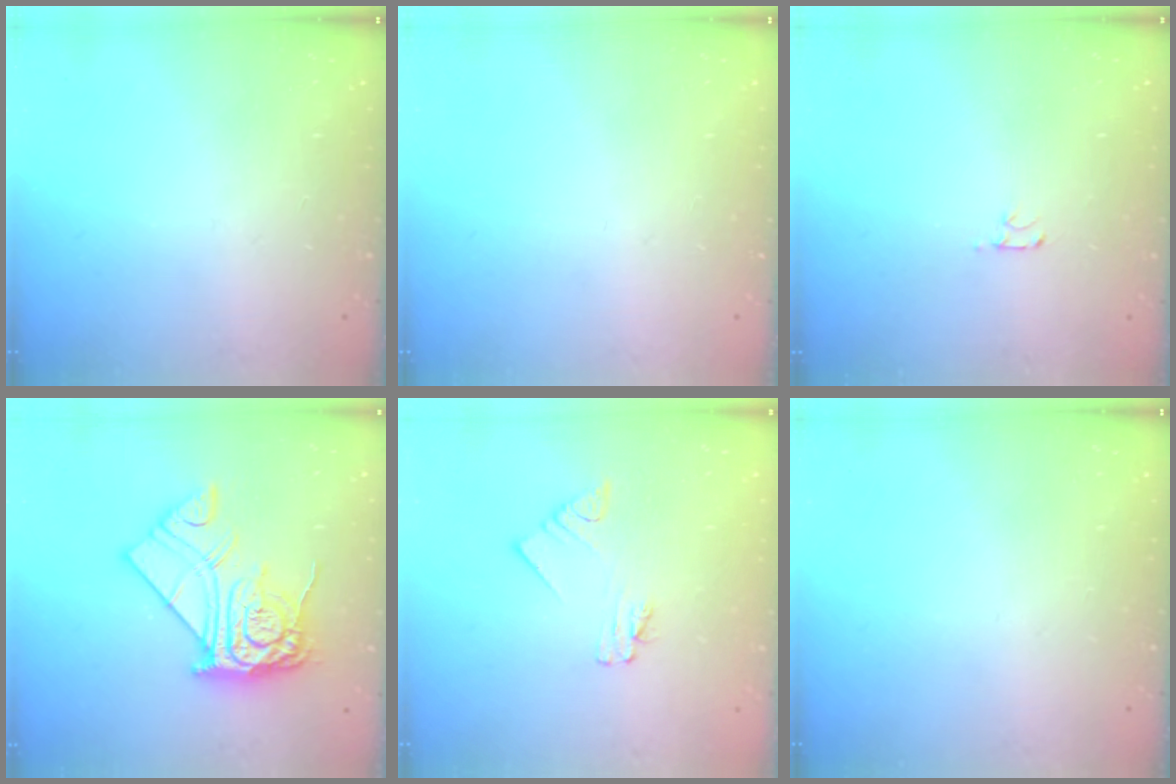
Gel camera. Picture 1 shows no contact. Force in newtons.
{"total": 0.0}
{"total": 2.5, "press": 2.4, "slide": 0.3}
{"total": 16.2, "press": 16.1, "slide": 1.3}
{"total": 2.0, "press": 2.0, "slide": 0.3}
{"total": 0.0}